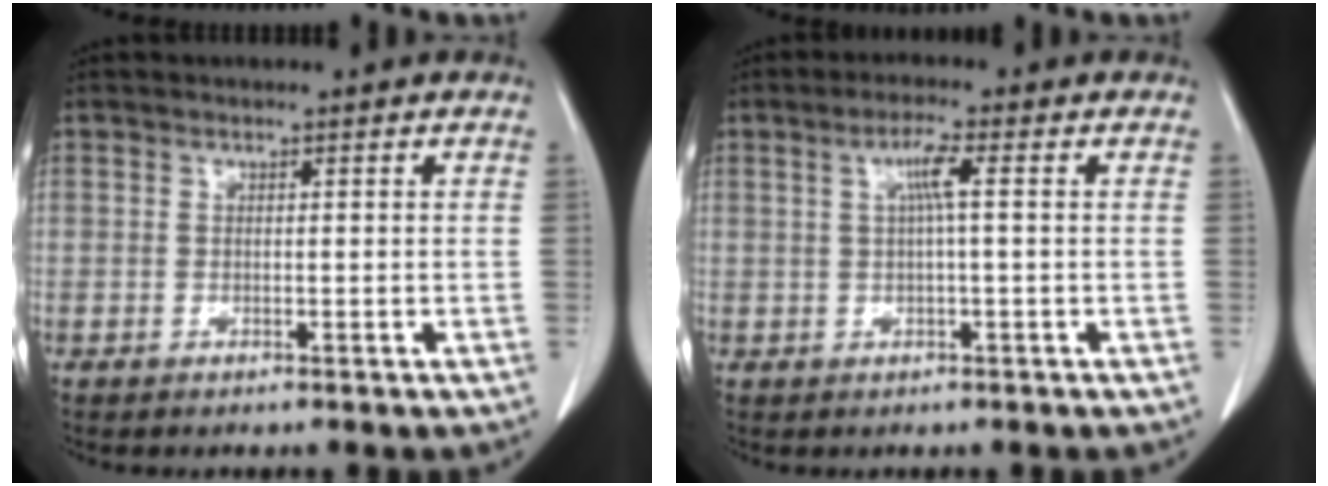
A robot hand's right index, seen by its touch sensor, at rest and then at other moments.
{"total": 3.4, "force": [0.7, 0.2, 3.4], "torque": [-0.064, 0.008, 0.013]}